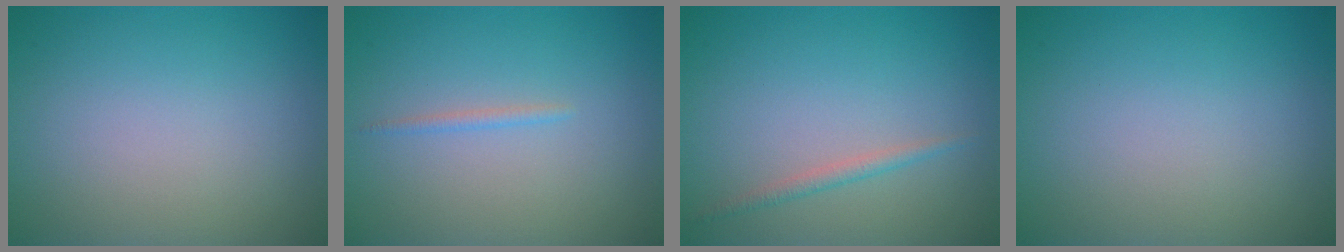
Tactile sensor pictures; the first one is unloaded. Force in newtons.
{"total": 0.7, "press": 0.7, "slide": 0.1}
{"total": 1.2, "press": 1.2, "slide": 0.0}
{"total": 0.0}